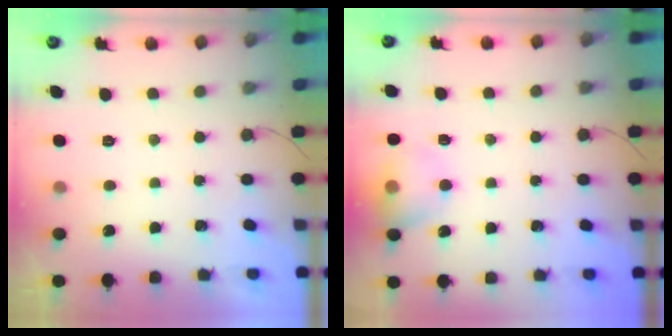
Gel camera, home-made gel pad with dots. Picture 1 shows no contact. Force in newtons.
{"total": 10.3, "press": 10.2, "slide": 1.5}